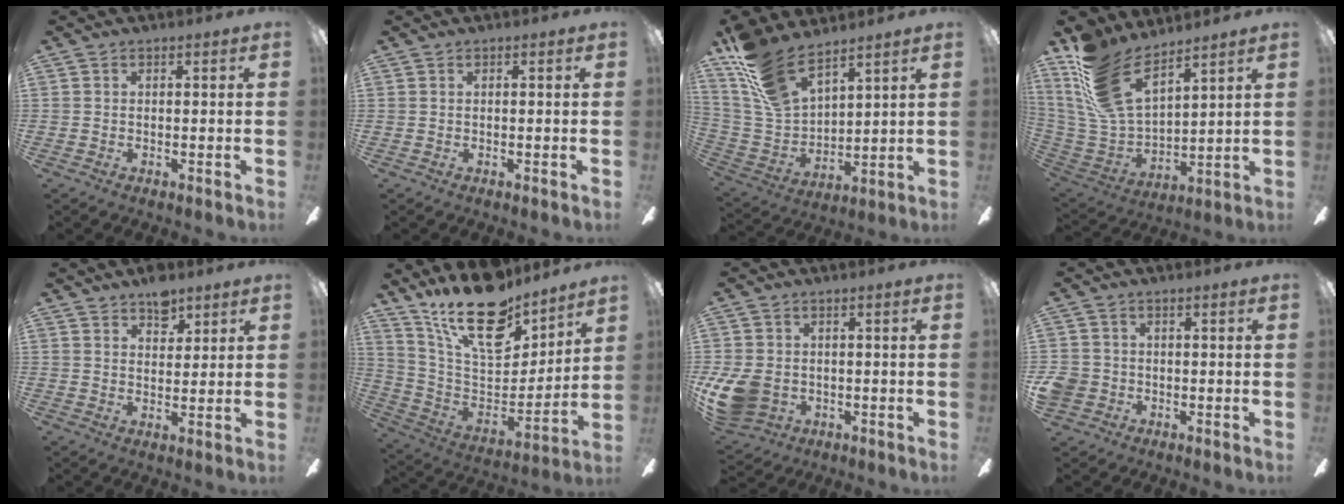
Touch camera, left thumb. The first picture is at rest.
{"total": 0.0}
{"total": 14.5, "force": [11.6, 5.7, 6.6], "torque": [-0.168, -0.060, 0.221]}
{"total": 17.6, "force": [11.9, 8.0, 10.1], "torque": [-0.245, -0.078, 0.221]}
{"total": 6.1, "force": [4.4, 3.5, 2.4], "torque": [-0.019, -0.023, 0.076]}
{"total": 21.9, "force": [15.9, 9.3, 11.9], "torque": [-0.205, -0.107, 0.283]}
{"total": 9.9, "force": [-1.8, 7.9, 5.7], "torque": [-0.122, 0.008, -0.030]}
{"total": 4.1, "force": [-0.8, 3.9, 0.9], "torque": [-0.024, 0.005, -0.016]}